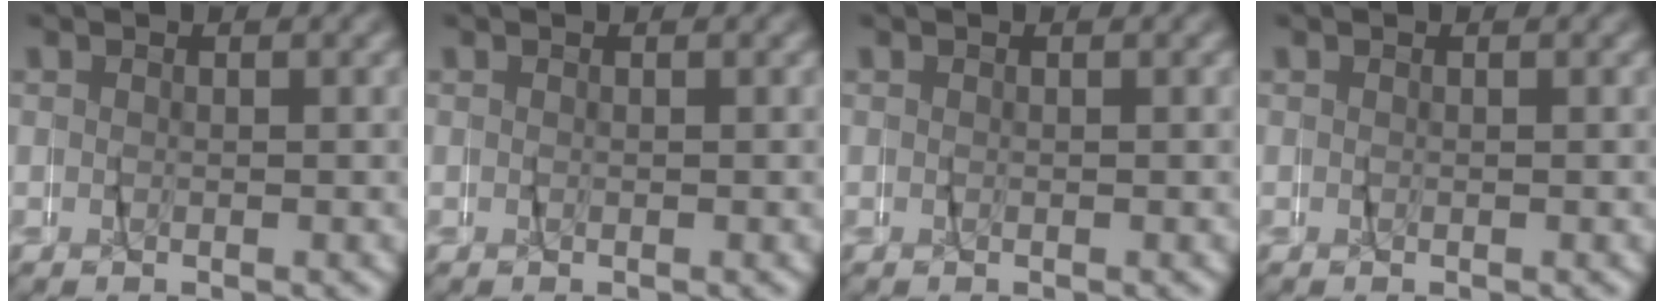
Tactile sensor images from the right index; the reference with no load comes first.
{"total": 0.0}
{"total": 0.0}
{"total": 0.0}